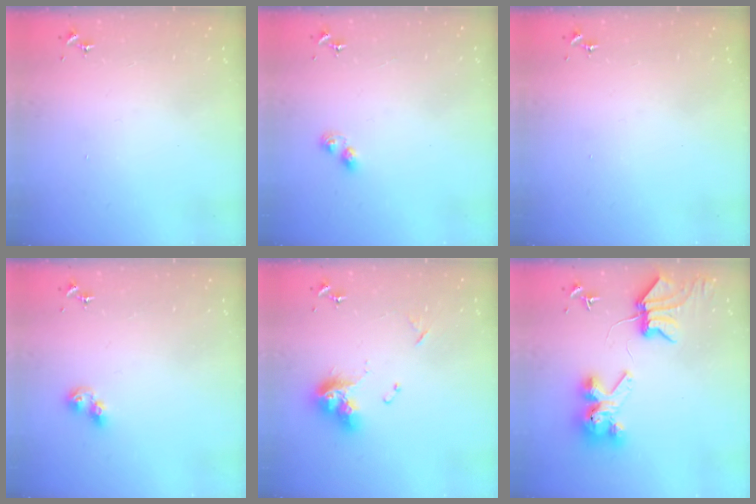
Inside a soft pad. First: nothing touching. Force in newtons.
{"total": 3.3, "press": 3.3, "slide": 0.5}
{"total": 0.0}
{"total": 6.3, "press": 6.3, "slide": 0.5}
{"total": 12.9, "press": 12.9, "slide": 1.0}
{"total": 8.1, "press": 8.0, "slide": 1.1}